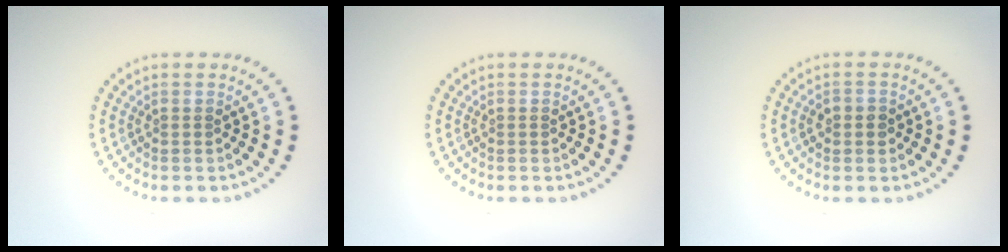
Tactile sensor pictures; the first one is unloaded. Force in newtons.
{"total": 0.0}
{"total": 1.6, "press": 1.6, "slide": 0.4}